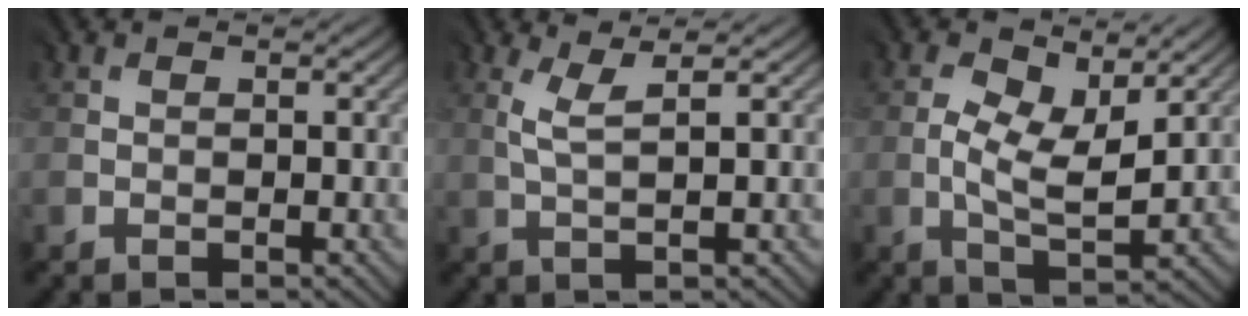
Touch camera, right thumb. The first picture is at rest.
{"total": 2.3, "force": [0.8, -0.1, 2.1], "torque": [-0.042, 0.004, 0.020]}
{"total": 5.7, "force": [1.0, 2.6, 4.9], "torque": [-0.099, 0.001, 0.020]}